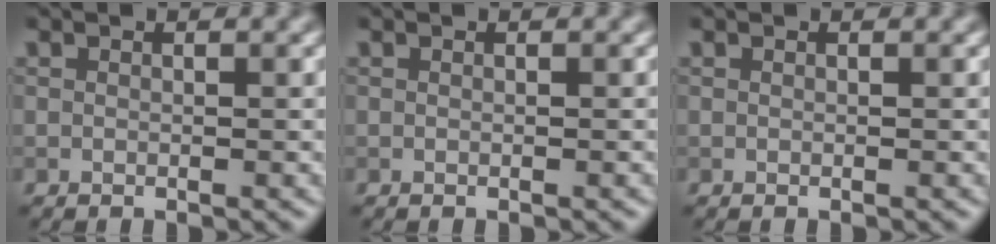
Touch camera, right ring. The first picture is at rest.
{"total": 0.0}
{"total": 0.0}